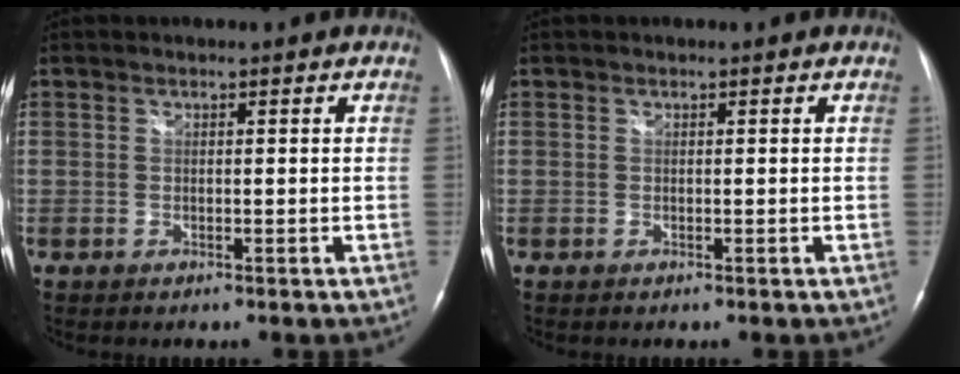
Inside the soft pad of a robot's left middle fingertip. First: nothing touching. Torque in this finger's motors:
{"motor_torque": [-0.08, -0.02, 0.09, 0.00]}